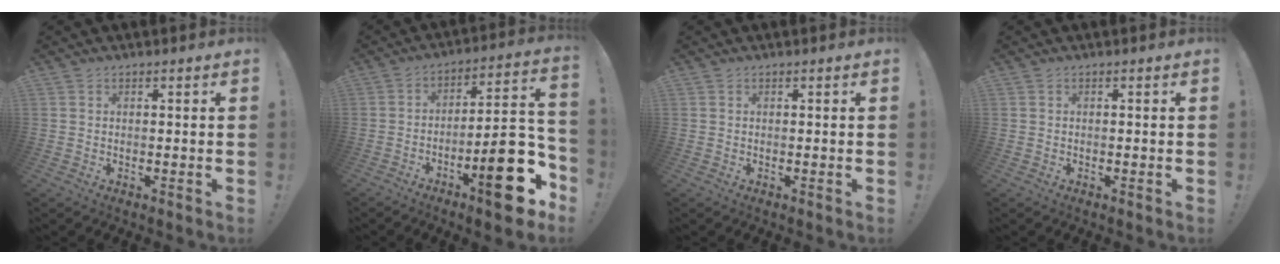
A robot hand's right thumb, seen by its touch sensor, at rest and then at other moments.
{"total": 20.1, "force": [-8.7, 5.7, 17.2], "torque": [-0.213, 0.051, -0.130]}
{"total": 0.0}
{"total": 0.0}